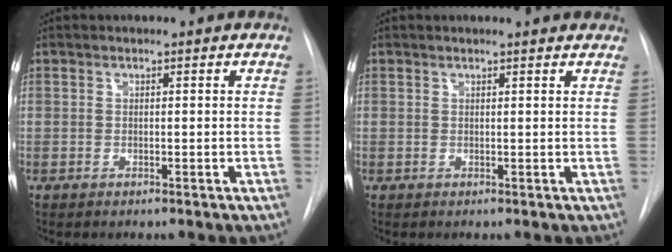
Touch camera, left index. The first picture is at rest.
{"total": 3.0, "force": [2.8, 0.3, 1.0], "torque": [-0.015, 0.001, 0.018]}